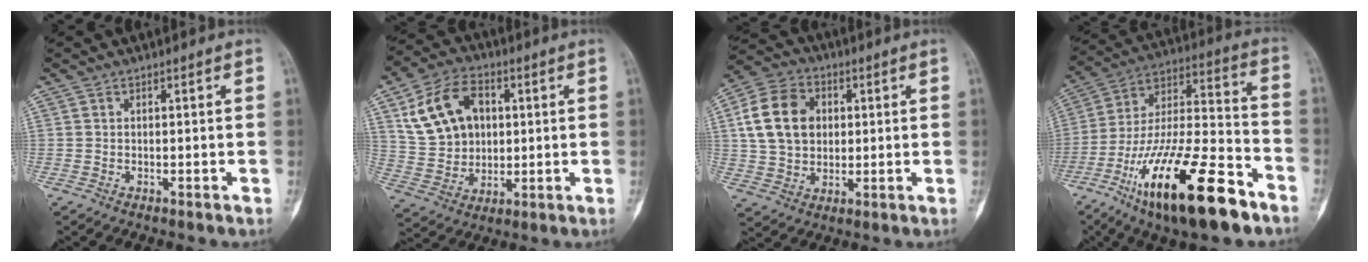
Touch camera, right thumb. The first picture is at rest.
{"total": 14.6, "force": [4.3, 10.8, 9.0], "torque": [-0.135, 0.003, 0.083]}
{"total": 13.7, "force": [2.6, 10.5, 8.5], "torque": [-0.133, 0.008, 0.044]}
{"total": 26.8, "force": [-14.7, 8.1, 20.8], "torque": [-0.370, 0.065, -0.250]}